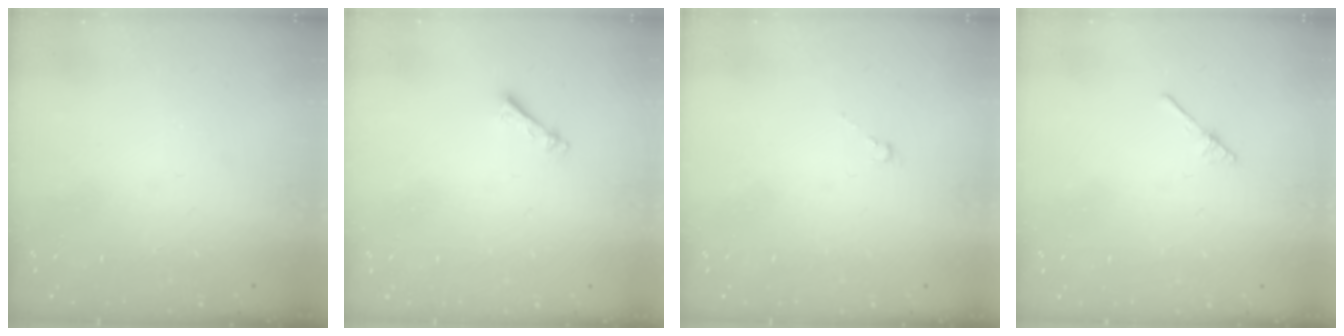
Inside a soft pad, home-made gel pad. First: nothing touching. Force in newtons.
{"total": 2.4, "press": 2.3, "slide": 0.4}
{"total": 0.6, "press": 0.4, "slide": 0.4}
{"total": 2.0, "press": 2.0, "slide": 0.2}